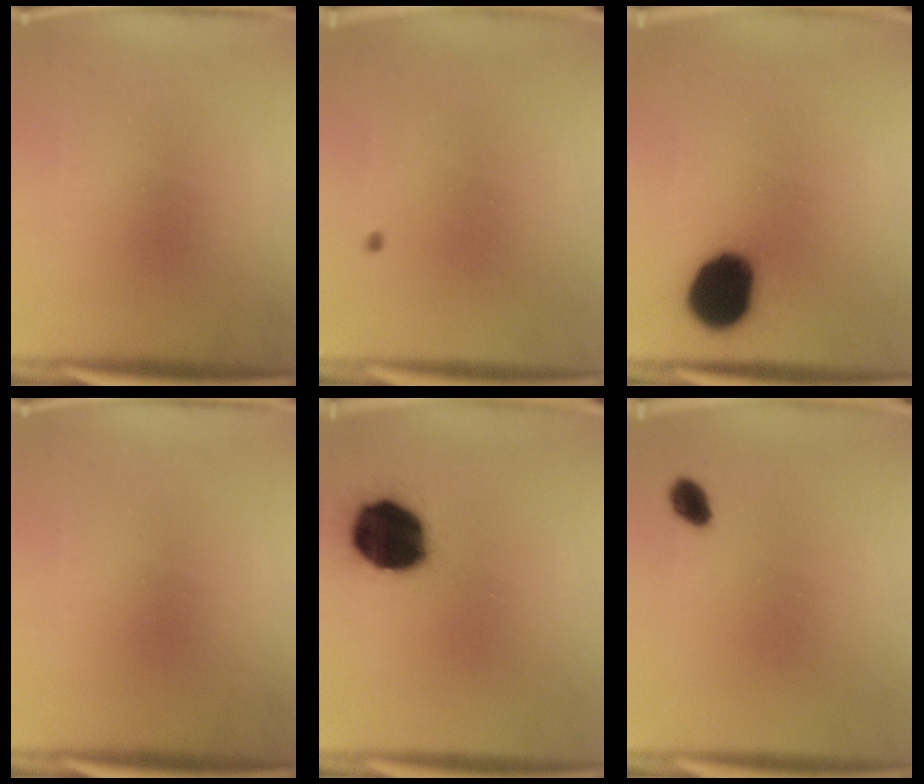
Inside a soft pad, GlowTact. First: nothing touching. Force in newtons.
{"total": 0.6}
{"total": 13.8}
{"total": 0.0}
{"total": 19.6}
{"total": 2.9}